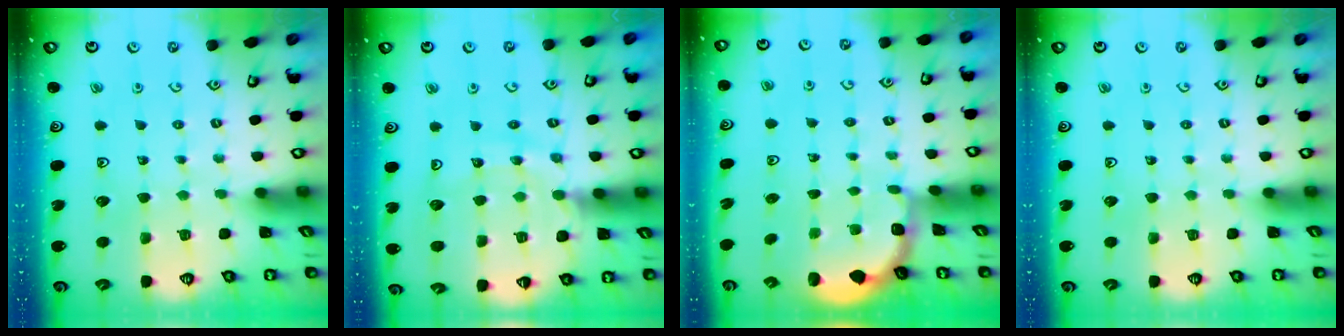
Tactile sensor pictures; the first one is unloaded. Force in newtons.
{"total": 12.5, "press": 12.5, "slide": 1.3}
{"total": 2.0, "press": 1.8, "slide": 0.7}
{"total": 0.0}